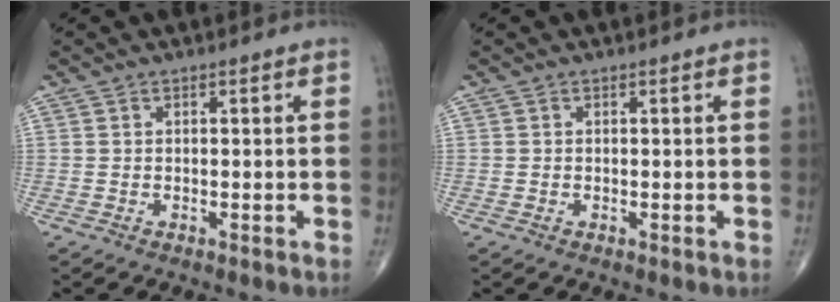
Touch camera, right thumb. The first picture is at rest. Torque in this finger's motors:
{"motor_torque": [1.71, 1.59, -0.13, 0.04, 0.05]}